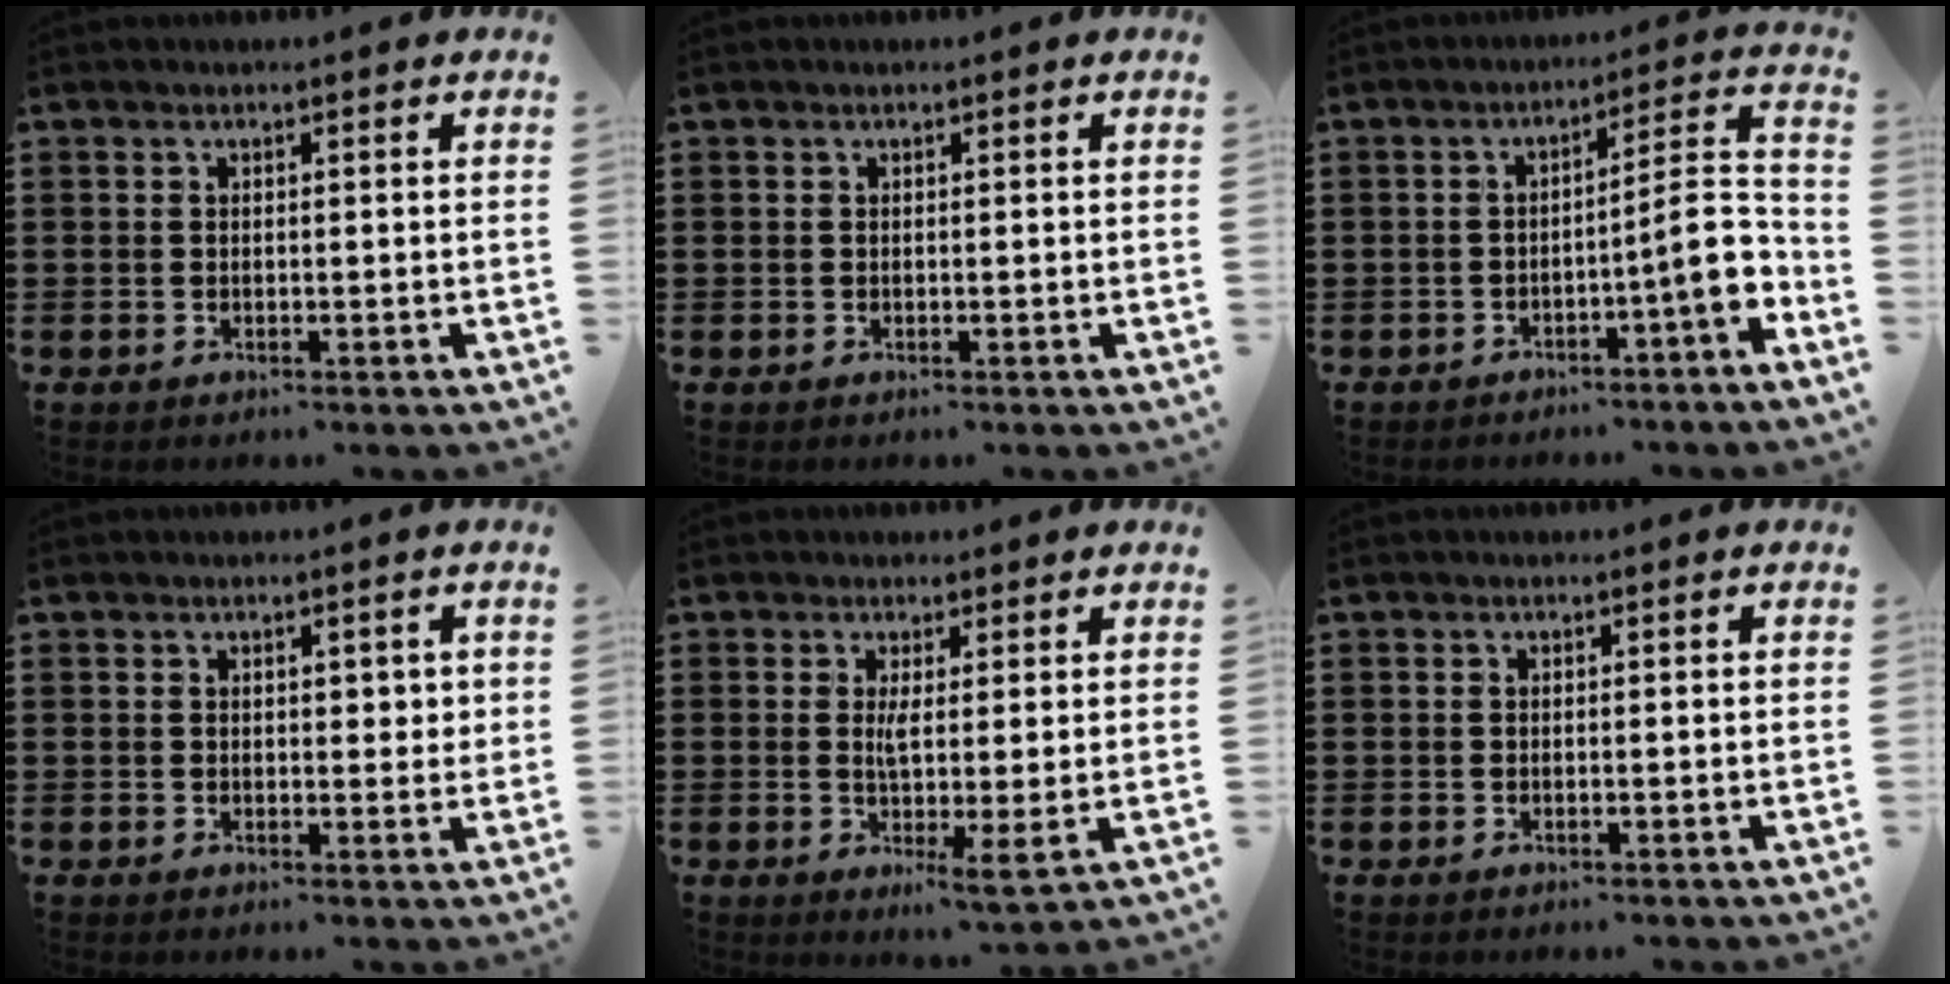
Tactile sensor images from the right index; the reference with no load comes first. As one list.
[{"total": 0.0}, {"total": 8.3, "force": [-3.3, 1.1, 7.6], "torque": [-0.102, -0.018, -0.065]}, {"total": 1.5, "force": [0.7, 1.0, 0.9], "torque": [-0.003, 0.001, 0.008]}, {"total": 4.1, "force": [0.6, 0.0, 4.0], "torque": [-0.079, -0.007, 0.009]}, {"total": 0.0}]